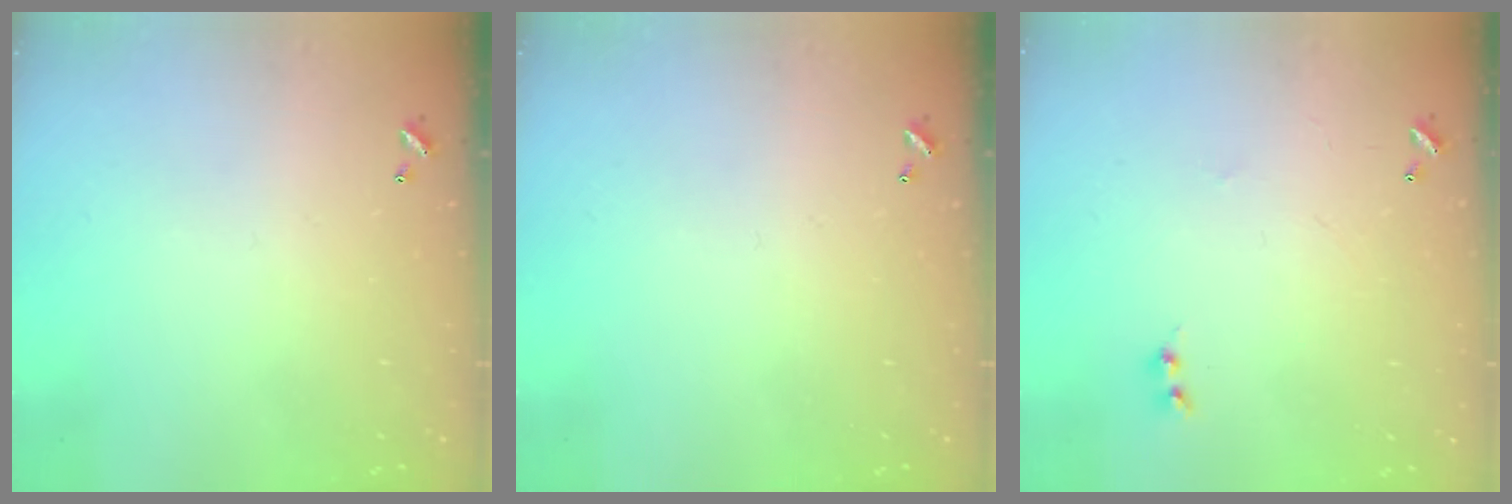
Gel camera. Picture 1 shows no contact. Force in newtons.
{"total": 0.0}
{"total": 1.5, "press": 1.4, "slide": 0.3}